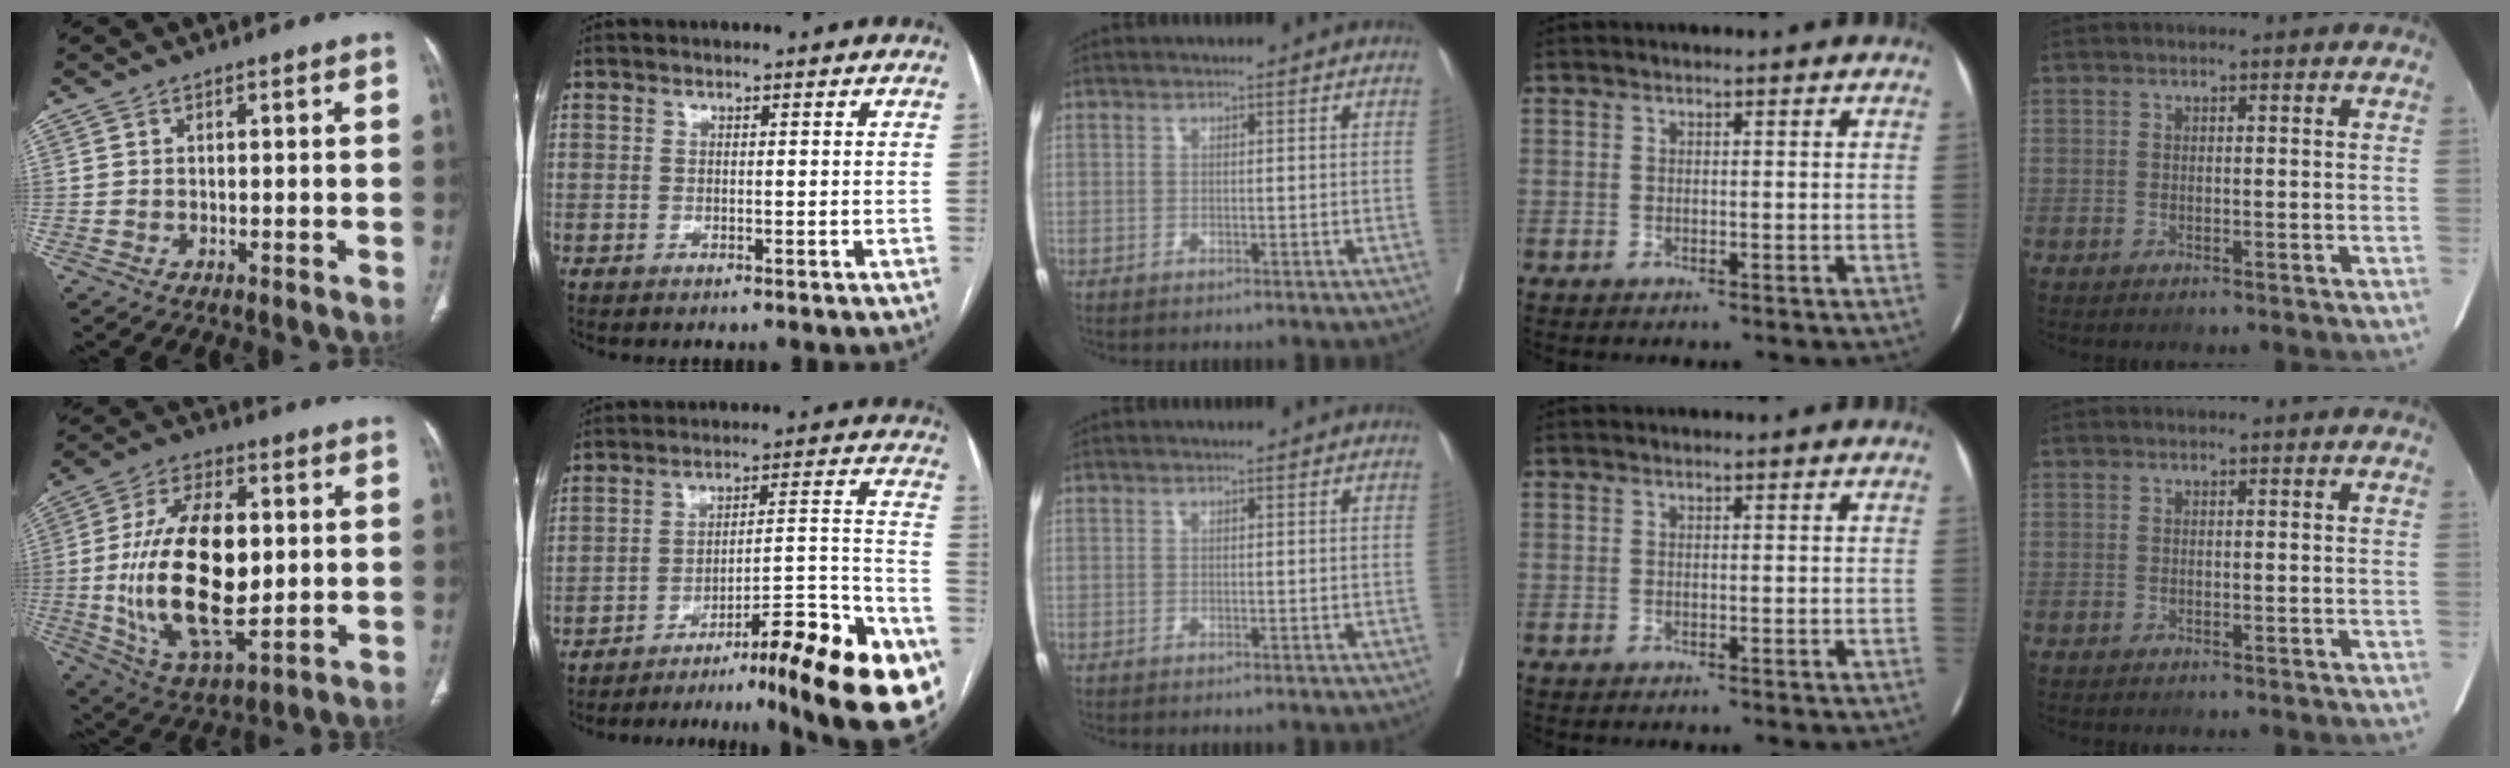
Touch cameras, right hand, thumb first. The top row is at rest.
{"thumb": {"total": 22.0, "force": [0.1, 11.0, 19.0], "torque": [-0.340, -0.008, 0.012]}, "index": {"total": 24.7, "force": [-16.7, 2.5, 18.0], "torque": [-0.140, 0.031, -0.234]}}